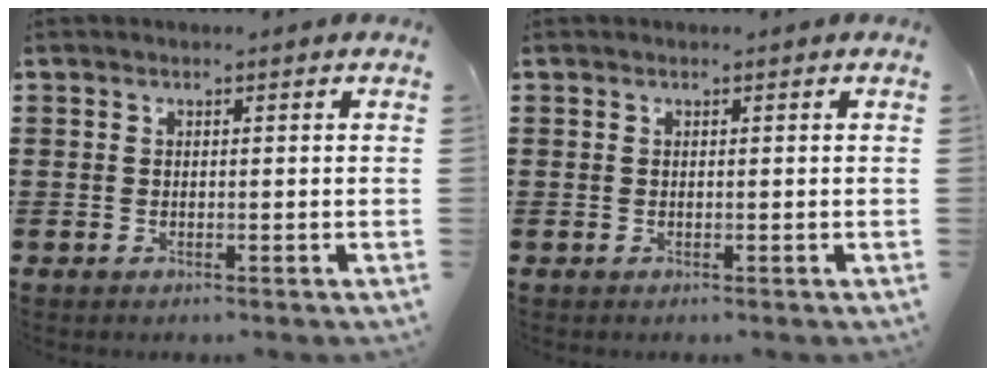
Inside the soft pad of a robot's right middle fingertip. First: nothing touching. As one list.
[{"total": 0.0}]